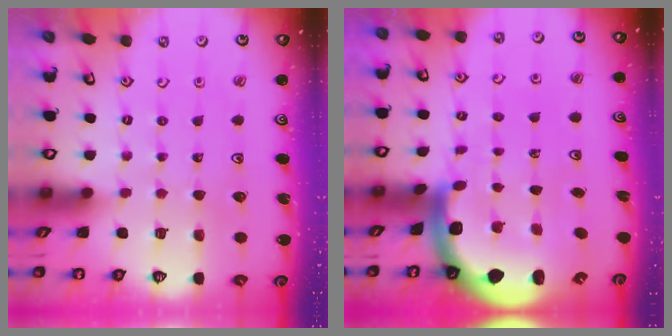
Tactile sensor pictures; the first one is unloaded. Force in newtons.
{"total": 6.0, "press": 5.9, "slide": 0.8}